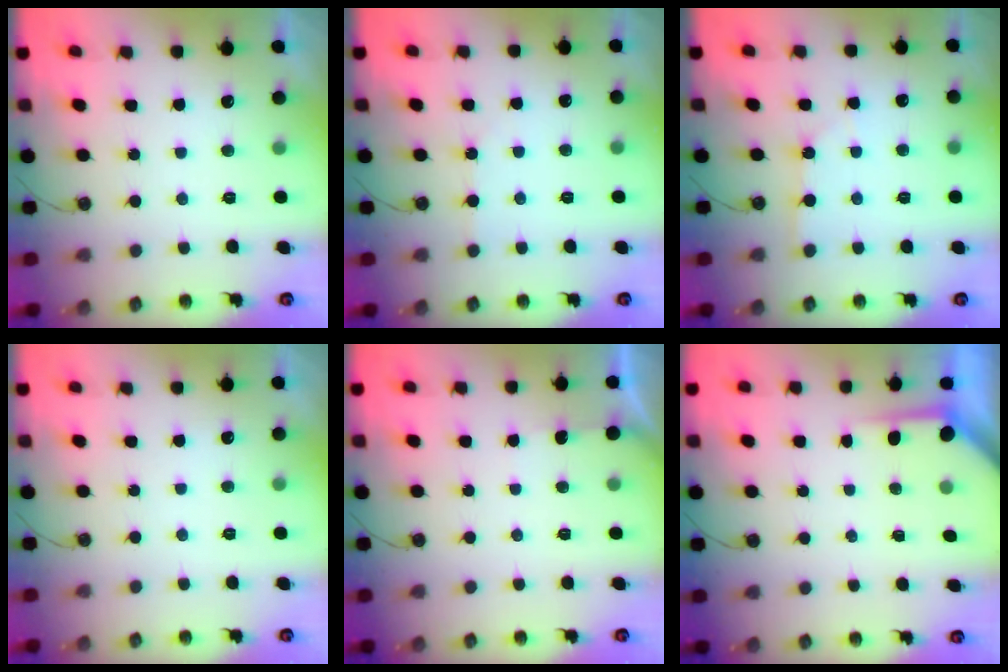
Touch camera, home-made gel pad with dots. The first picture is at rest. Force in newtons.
{"total": 1.7, "press": 1.6, "slide": 0.3}
{"total": 1.4, "press": 1.4, "slide": 0.2}
{"total": 0.0}
{"total": 2.5, "press": 2.5, "slide": 0.4}
{"total": 3.6, "press": 3.6, "slide": 0.3}